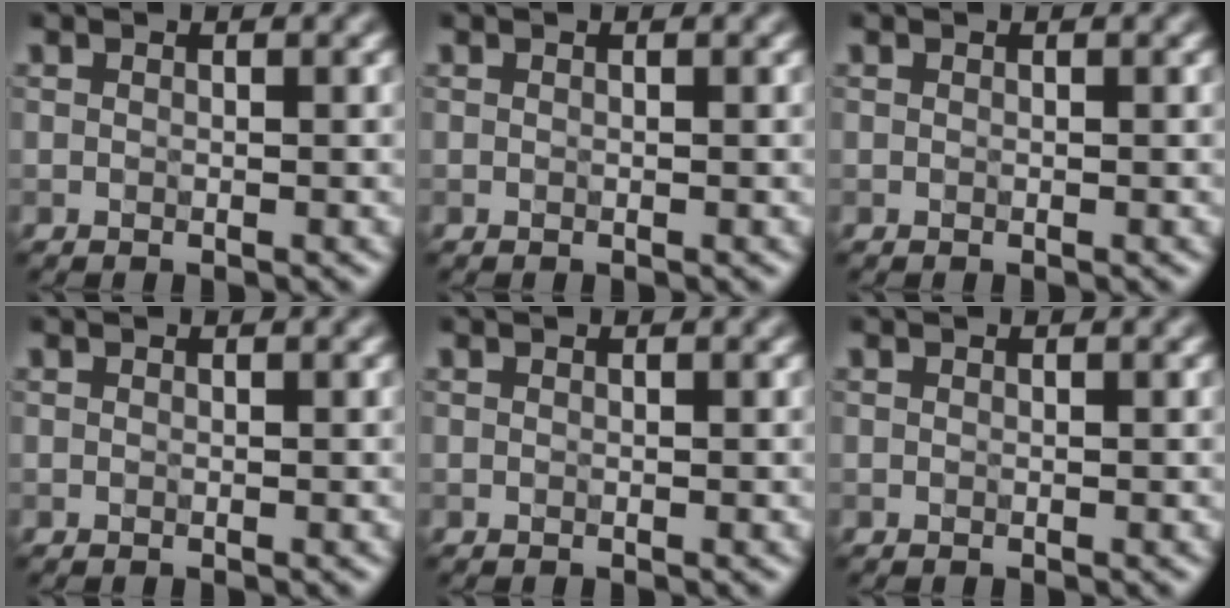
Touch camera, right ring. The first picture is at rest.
{"total": 0.0}
{"total": 0.0}
{"total": 0.0}
{"total": 0.0}
{"total": 0.0}